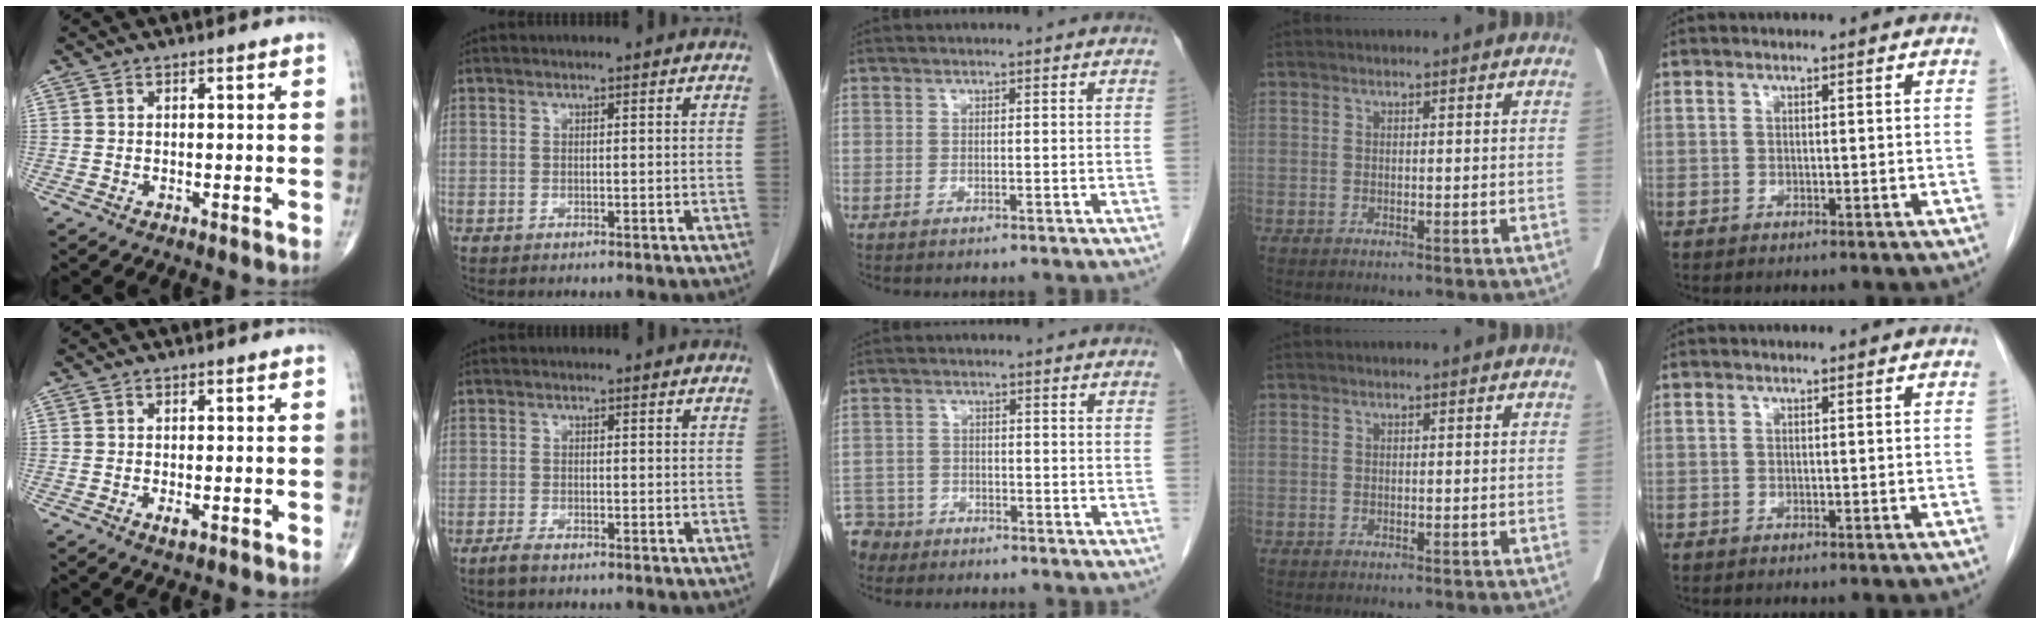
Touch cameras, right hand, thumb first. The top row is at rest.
{"thumb": {"total": 1.7, "force": [-0.6, 0.7, 1.4], "torque": [-0.025, -0.003, -0.008]}, "index": {"total": 1.7, "force": [-1.3, 0.4, 1.0], "torque": [-0.027, -0.002, -0.023]}, "middle": {"total": 5.4, "force": [-4.4, 3.0, -0.7], "torque": [0.014, 0.001, -0.085]}}